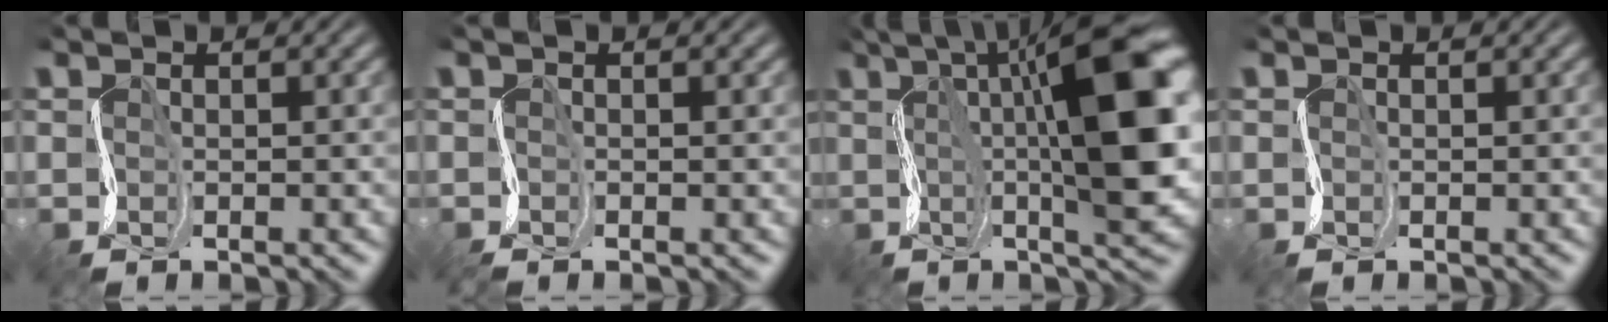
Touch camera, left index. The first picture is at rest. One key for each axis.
{"total": 1.0, "fx": -0.5, "fy": 0.1, "fz": 0.9, "tx": -0.016, "ty": -0.002, "tz": -0.015}
{"total": 14.4, "fx": 2.7, "fy": 3.9, "fz": 13.6, "tx": -0.180, "ty": 0.014, "tz": 0.039}
{"total": 0.0}